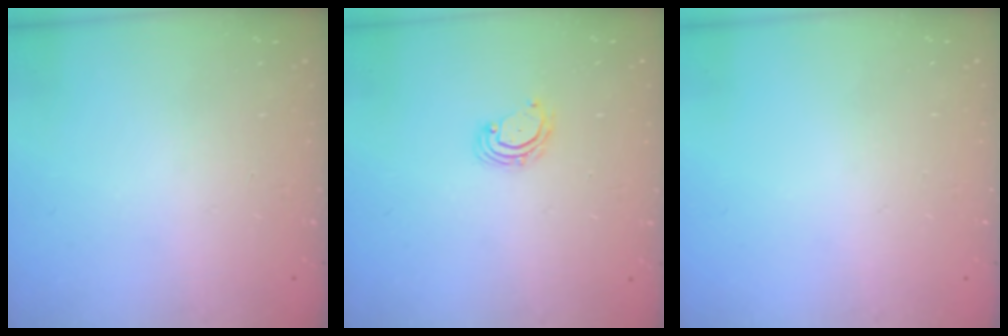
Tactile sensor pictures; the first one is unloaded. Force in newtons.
{"total": 4.2, "press": 4.2, "slide": 0.5}
{"total": 0.0}